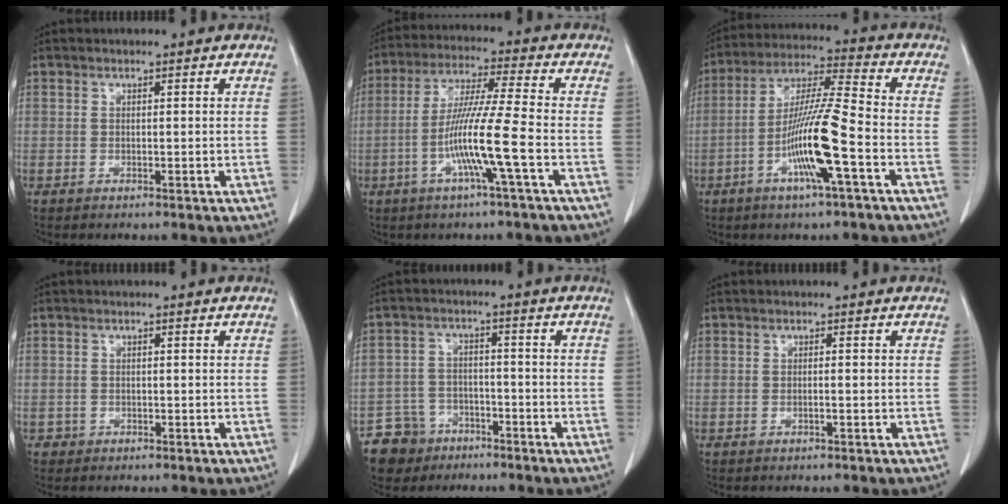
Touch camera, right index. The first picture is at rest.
{"total": 11.3, "force": [-3.6, -1.0, 10.6], "torque": [-0.207, -0.008, -0.073]}
{"total": 13.5, "force": [-4.7, 0.2, 12.6], "torque": [-0.247, 0.000, -0.090]}
{"total": 1.4, "force": [-0.5, 1.3, 0.1], "torque": [0.000, 0.005, -0.008]}
{"total": 8.1, "force": [-5.3, 6.0, 0.8], "torque": [-0.023, 0.007, -0.090]}
{"total": 0.9, "force": [-0.2, 0.2, 0.8], "torque": [-0.020, 0.003, -0.003]}